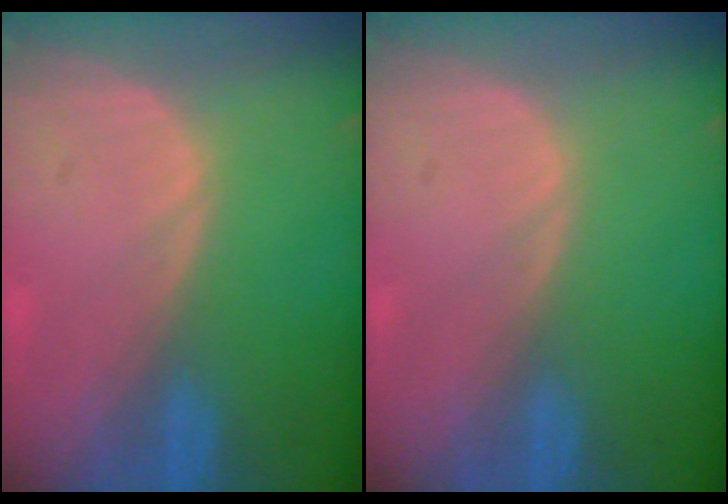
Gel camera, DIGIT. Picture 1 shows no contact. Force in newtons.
{"total": 0.0}